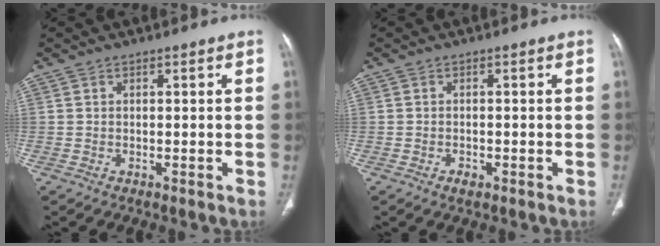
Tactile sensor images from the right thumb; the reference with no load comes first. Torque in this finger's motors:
{"motor_torque": [-0.16, 0.22, -0.24, 0.37, 0.02]}